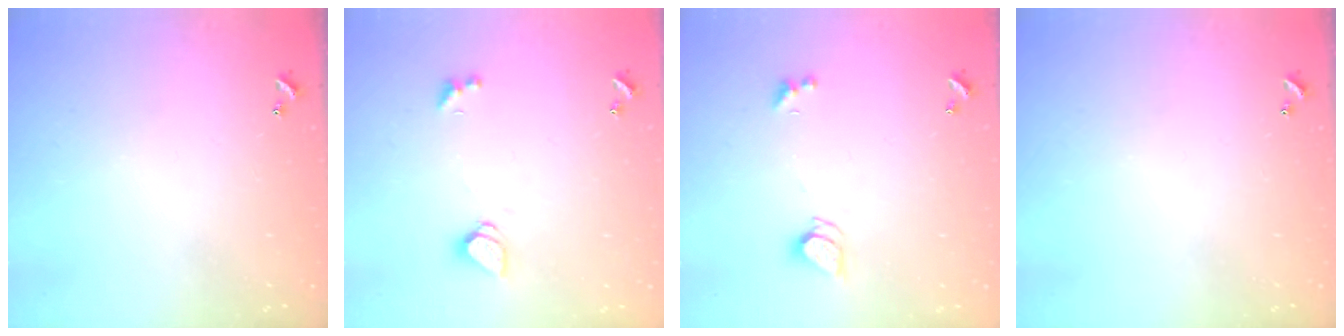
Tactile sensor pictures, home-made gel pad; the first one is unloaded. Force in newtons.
{"total": 1.2, "press": 1.1, "slide": 0.5}
{"total": 2.3, "press": 2.3, "slide": 0.2}
{"total": 0.0}